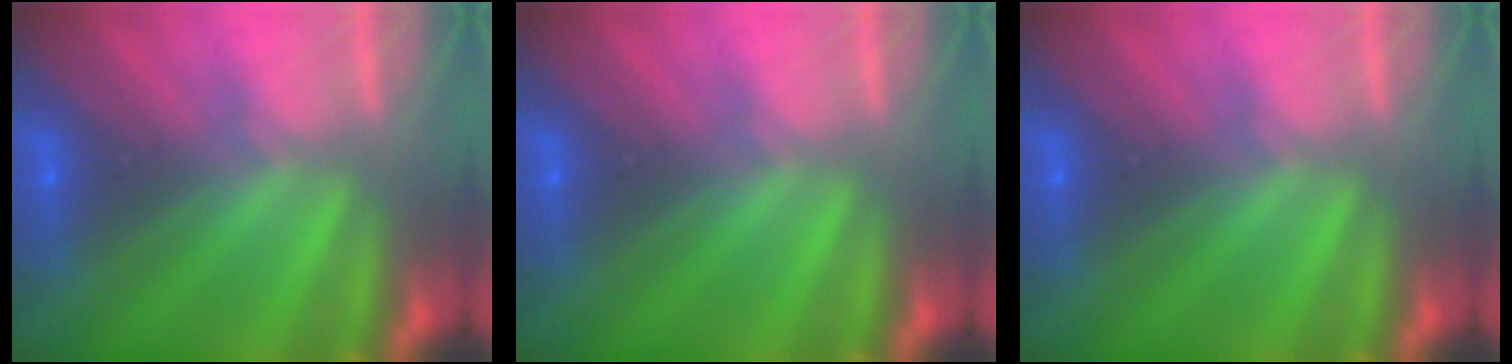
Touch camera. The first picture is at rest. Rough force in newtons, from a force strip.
{"total": 0.0}
{"total": 0.0}